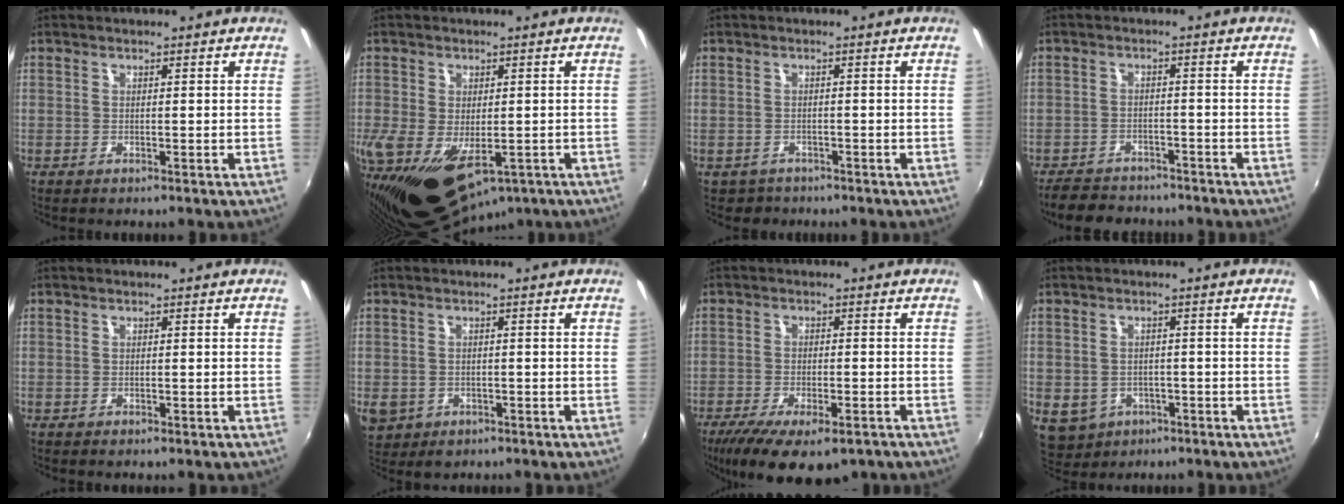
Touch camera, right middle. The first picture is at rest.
{"total": 14.1, "force": [-5.0, 7.9, 10.6], "torque": [-0.222, -0.059, -0.071]}
{"total": 2.3, "force": [-1.5, 1.7, 0.1], "torque": [-0.008, -0.001, -0.021]}
{"total": 9.2, "force": [-7.9, 3.6, 2.9], "torque": [-0.081, -0.007, -0.121]}
{"total": 0.6, "force": [-0.4, 0.2, 0.4], "torque": [-0.007, -0.003, -0.007]}
{"total": 6.7, "force": [-2.2, 5.7, 2.8], "torque": [-0.076, -0.013, -0.030]}
{"total": 14.6, "force": [-9.8, 5.3, 9.4], "torque": [-0.195, -0.049, -0.148]}
{"total": 6.5, "force": [-3.1, 5.3, 2.2], "torque": [-0.057, -0.010, -0.035]}